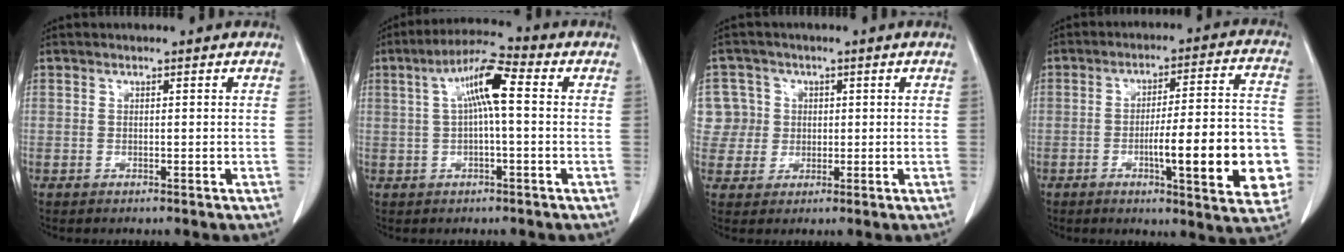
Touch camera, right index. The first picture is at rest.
{"total": 8.0, "force": [1.6, 1.1, 7.7], "torque": [-0.146, 0.024, 0.024]}
{"total": 6.6, "force": [1.3, 6.4, 0.1], "torque": [0.005, 0.022, 0.030]}
{"total": 17.3, "force": [-4.4, 2.9, 16.5], "torque": [-0.183, 0.019, -0.051]}